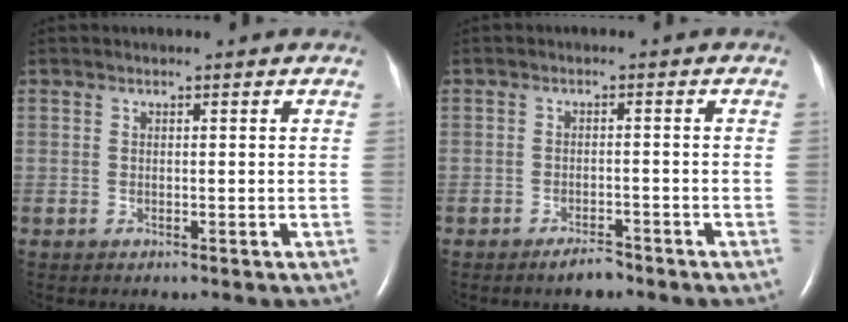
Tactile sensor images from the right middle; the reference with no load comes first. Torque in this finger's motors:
{"motor_torque": [0.37, -0.23, -0.03, 0.00]}